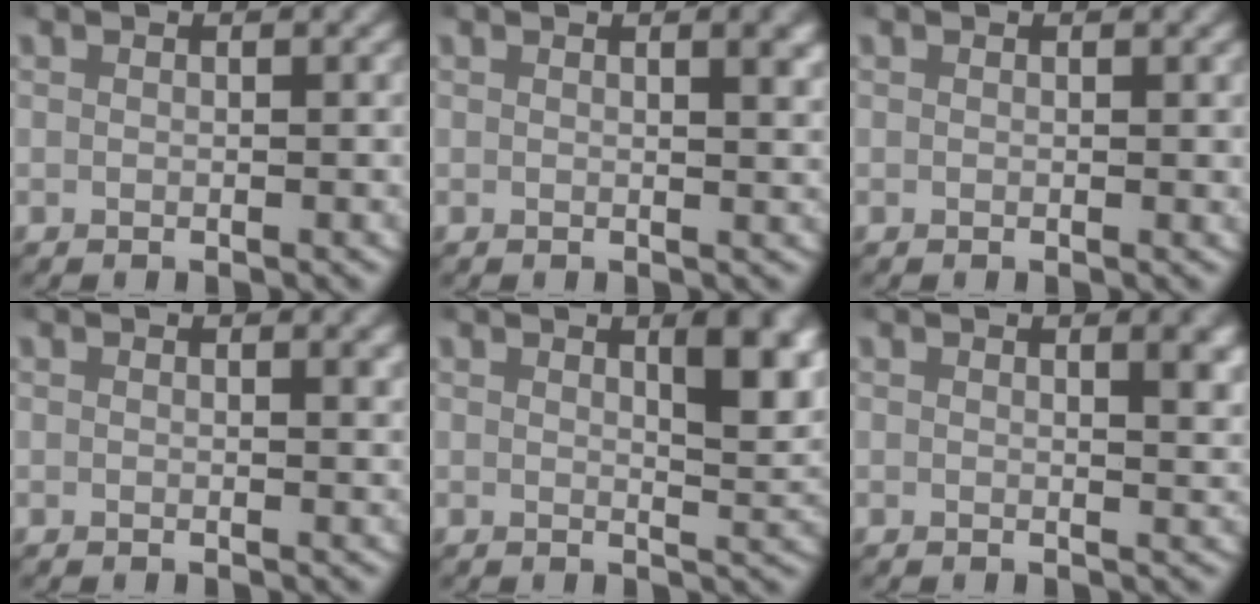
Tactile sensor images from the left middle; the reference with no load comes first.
{"total": 1.6, "force": [0.8, 0.1, 1.3], "torque": [-0.015, -0.001, 0.012]}
{"total": 0.0}
{"total": 0.6, "force": [0.4, -0.1, 0.4], "torque": [-0.002, -0.001, 0.006]}
{"total": 4.4, "force": [1.9, 0.9, 3.9], "torque": [-0.044, -0.007, 0.028]}
{"total": 2.0, "force": [1.0, 0.2, 1.7], "torque": [-0.017, -0.003, 0.016]}